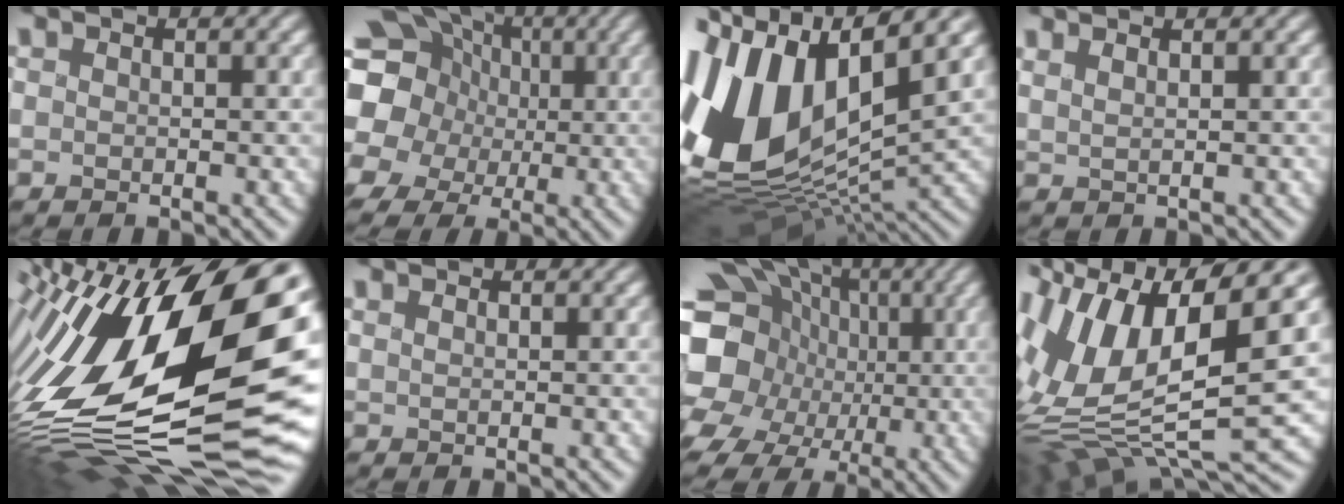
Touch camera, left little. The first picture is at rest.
{"total": 19.4, "force": [3.7, 17.4, 7.8], "torque": [-0.191, 0.016, 0.021]}
{"total": 15.1, "force": [1.7, 8.3, 12.6], "torque": [-0.269, 0.014, 0.019]}
{"total": 3.0, "force": [1.8, 1.1, 2.1], "torque": [-0.008, 0.021, -0.005]}
{"total": 20.5, "force": [-0.5, 9.4, 18.2], "torque": [-0.340, -0.013, -0.022]}
{"total": 0.0}
{"total": 18.4, "force": [-1.4, 16.0, 8.9], "torque": [-0.195, -0.002, -0.057]}
{"total": 14.1, "force": [0.8, 6.2, 12.6], "torque": [-0.264, -0.002, 0.011]}